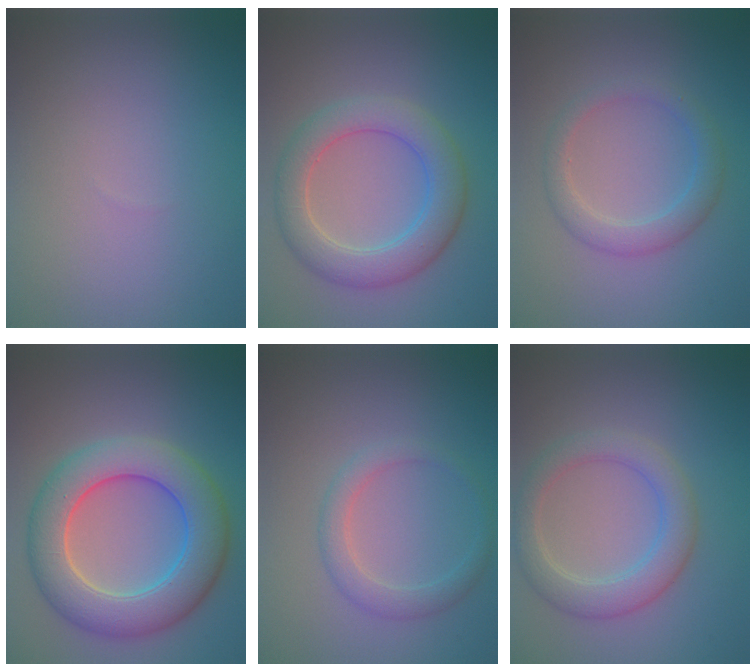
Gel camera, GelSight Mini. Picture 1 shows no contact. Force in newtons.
{"total": 5.3, "press": 5.2, "slide": 0.4}
{"total": 2.7, "press": 2.7, "slide": 0.1}
{"total": 8.4, "press": 8.4, "slide": 0.4}
{"total": 2.2, "press": 2.2, "slide": 0.2}
{"total": 4.0, "press": 4.0, "slide": 0.2}